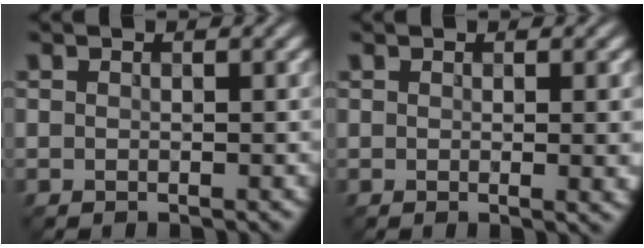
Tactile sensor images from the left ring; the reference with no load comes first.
{"total": 3.1, "force": [0.1, 0.9, 2.9], "torque": [-0.029, 0.000, 0.002]}